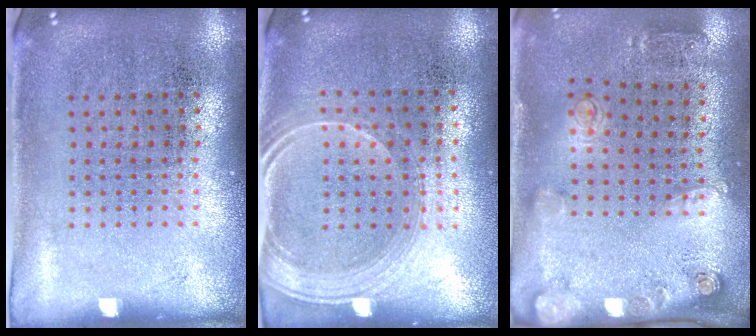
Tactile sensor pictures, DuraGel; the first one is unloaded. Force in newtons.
{"total": 1.6, "press": 1.4, "slide": 0.8}
{"total": 2.0, "press": 1.4, "slide": 1.4}